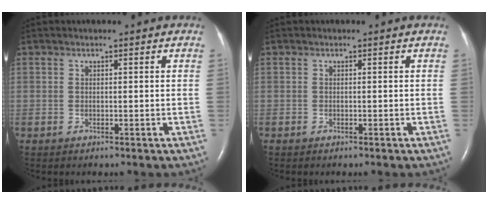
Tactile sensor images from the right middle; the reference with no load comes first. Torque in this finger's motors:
{"motor_torque": [-0.33, 0.04, -0.01, -0.01]}